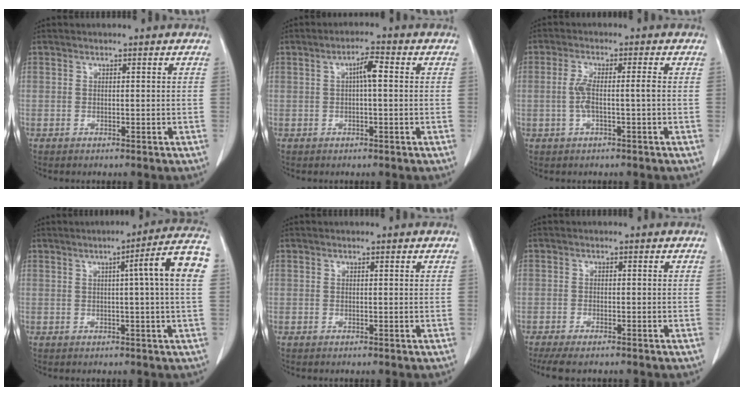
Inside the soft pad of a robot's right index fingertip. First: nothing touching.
{"total": 3.3, "force": [0.4, 0.4, 3.2], "torque": [-0.057, 0.007, 0.006]}
{"total": 4.1, "force": [-0.6, 0.4, 4.1], "torque": [-0.090, 0.010, -0.009]}
{"total": 9.3, "force": [1.6, -1.3, 9.1], "torque": [-0.117, 0.012, 0.015]}
{"total": 0.0}
{"total": 4.8, "force": [-4.0, 0.9, 2.6], "torque": [-0.040, -0.011, -0.062]}